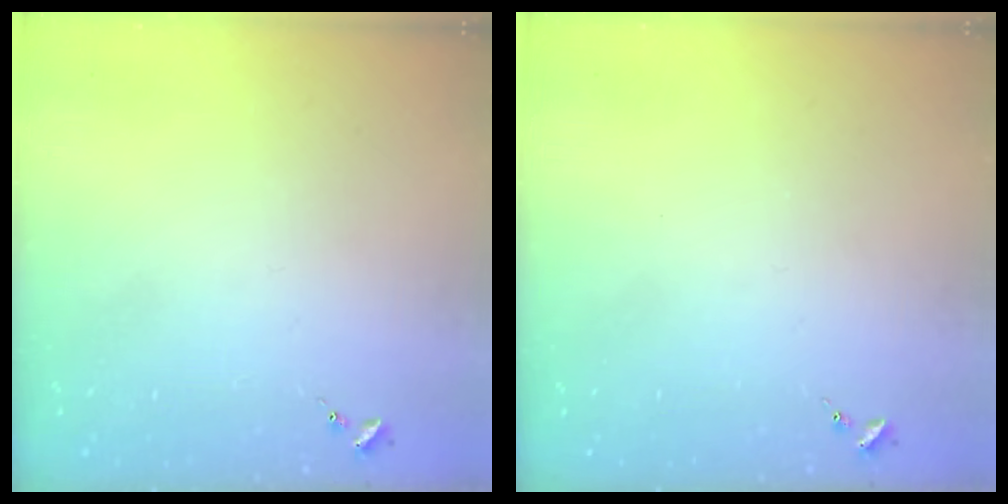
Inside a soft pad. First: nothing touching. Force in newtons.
{"total": 0.0}